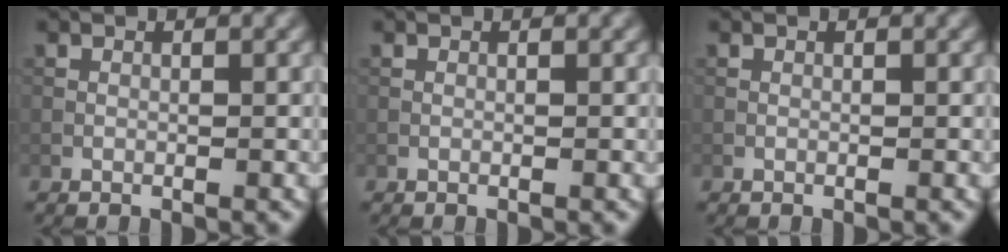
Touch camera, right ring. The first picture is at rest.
{"total": 0.0}
{"total": 0.0}